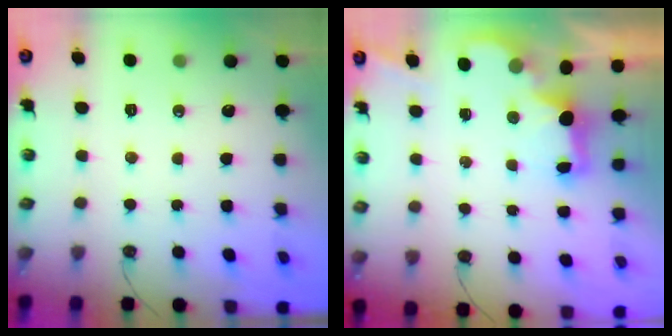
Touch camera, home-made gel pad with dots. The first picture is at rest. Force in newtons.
{"total": 2.3, "press": 2.2, "slide": 0.8}